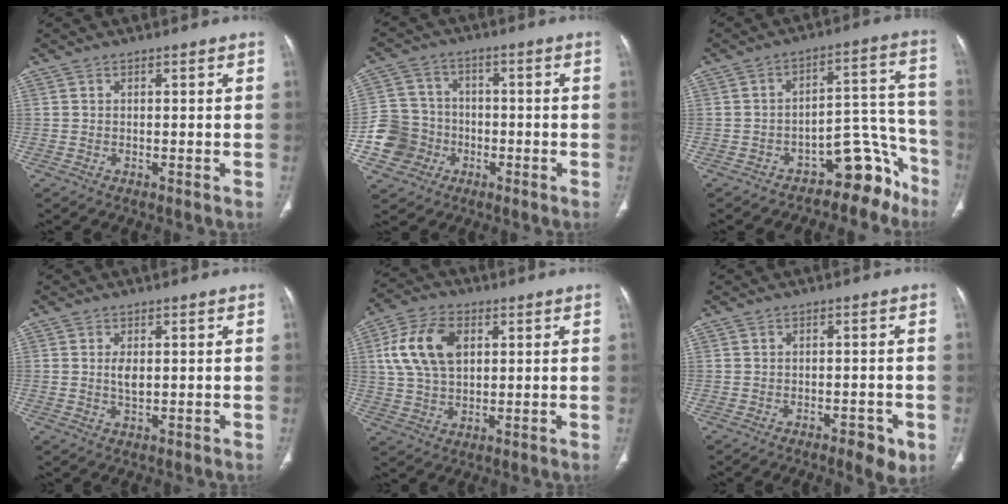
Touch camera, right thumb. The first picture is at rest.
{"total": 9.7, "force": [-3.3, 8.9, 2.2], "torque": [-0.018, 0.024, -0.060]}
{"total": 10.9, "force": [-8.2, 5.2, 4.8], "torque": [-0.003, 0.132, -0.123]}
{"total": 2.7, "force": [0.4, 1.4, 2.3], "torque": [-0.042, -0.005, 0.010]}
{"total": 12.4, "force": [3.3, 7.9, 9.0], "torque": [-0.165, 0.006, 0.061]}
{"total": 4.5, "force": [-2.1, 1.8, 3.5], "torque": [-0.040, 0.003, -0.024]}